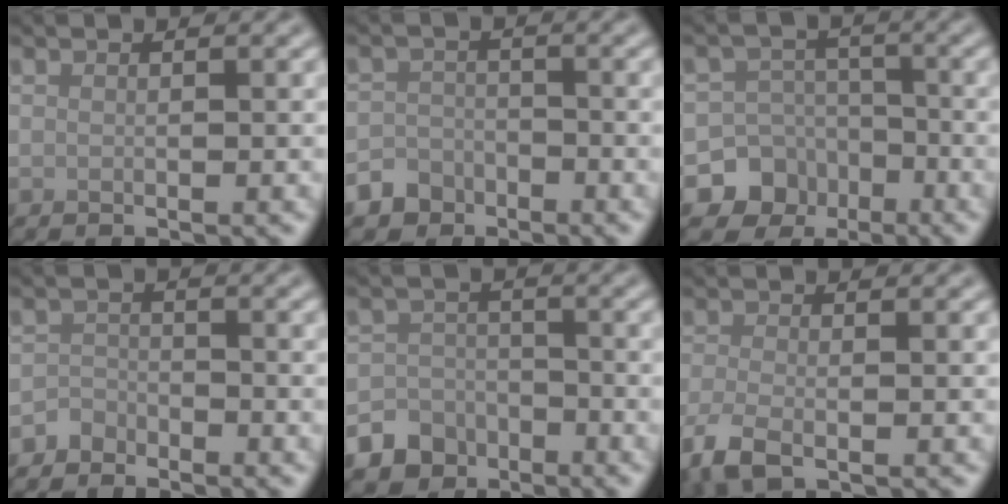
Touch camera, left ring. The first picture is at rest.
{"total": 3.2, "force": [-2.3, 2.2, 0.2], "torque": [0.011, 0.000, -0.043]}
{"total": 7.6, "force": [-3.8, 6.6, 0.7], "torque": [0.005, -0.015, -0.089]}
{"total": 1.5, "force": [-1.3, 0.8, -0.2], "torque": [0.008, 0.010, -0.025]}
{"total": 6.7, "force": [-4.5, 4.9, 0.5], "torque": [0.013, -0.018, -0.089]}
{"total": 3.3, "force": [-1.8, 1.3, 2.4], "torque": [-0.061, -0.010, -0.044]}